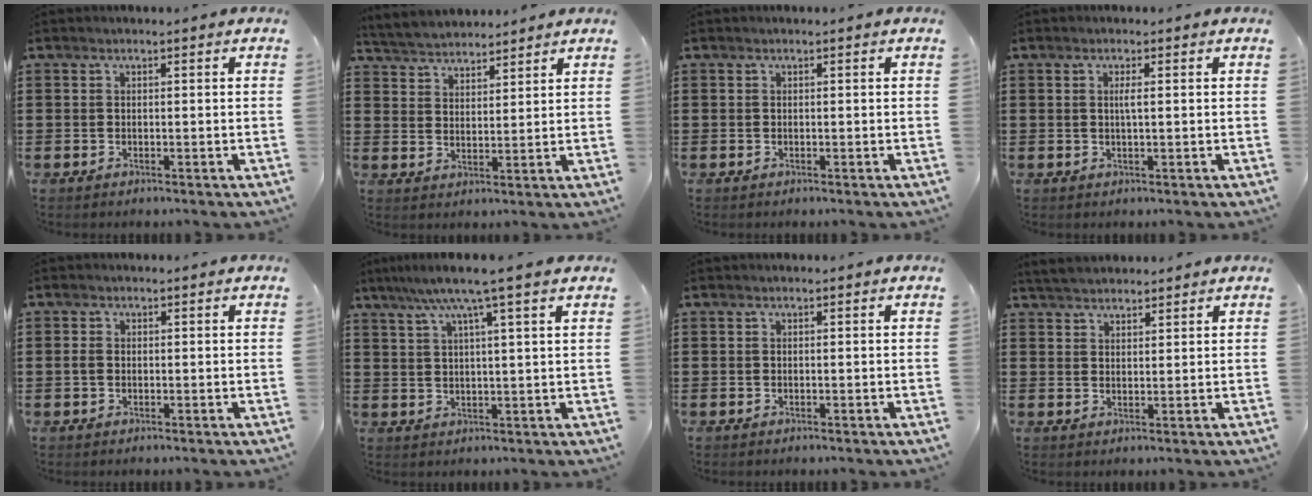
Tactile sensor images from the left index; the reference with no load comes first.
{"total": 4.1, "force": [4.0, 0.8, 0.0], "torque": [-0.018, -0.012, 0.073]}
{"total": 0.0}
{"total": 1.5, "force": [0.2, 0.1, 1.5], "torque": [-0.030, -0.001, 0.003]}
{"total": 1.4, "force": [-0.1, 0.9, 1.0], "torque": [-0.022, 0.004, -0.002]}
{"total": 6.8, "force": [4.7, -0.3, 4.9], "torque": [-0.109, -0.006, 0.077]}
{"total": 0.0}
{"total": 3.0, "force": [2.9, 0.6, 0.4], "torque": [-0.016, -0.002, 0.056]}